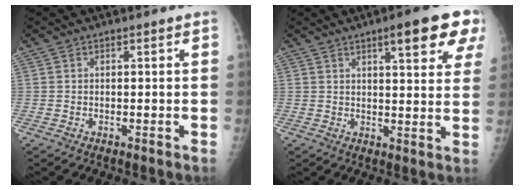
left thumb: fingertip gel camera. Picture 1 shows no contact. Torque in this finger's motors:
{"motor_torque": [1.23, 1.28, 0.88, -0.80, 0.14]}